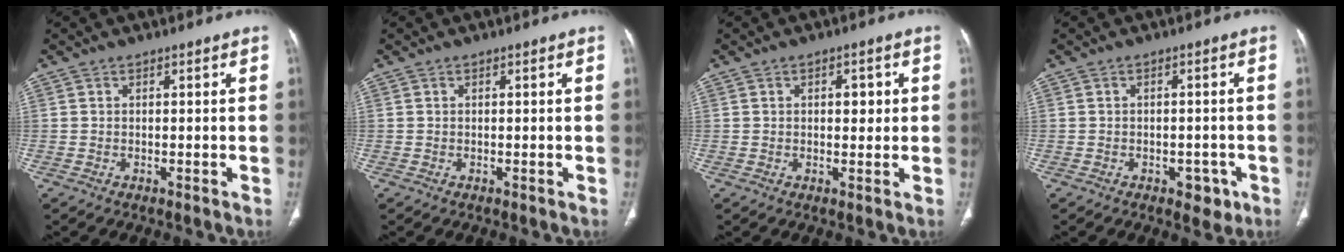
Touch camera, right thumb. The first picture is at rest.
{"total": 0.0}
{"total": 3.3, "force": [0.7, 1.9, 2.7], "torque": [-0.025, -0.001, 0.010]}
{"total": 3.7, "force": [-1.8, 2.4, 2.1], "torque": [-0.008, 0.008, -0.019]}